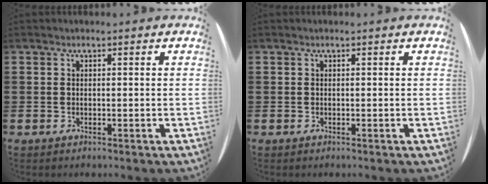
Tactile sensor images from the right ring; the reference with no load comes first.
{"total": 0.0}